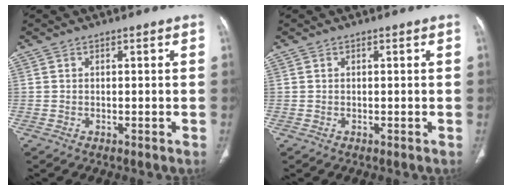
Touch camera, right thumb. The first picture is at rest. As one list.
[{"total": 0.0}]